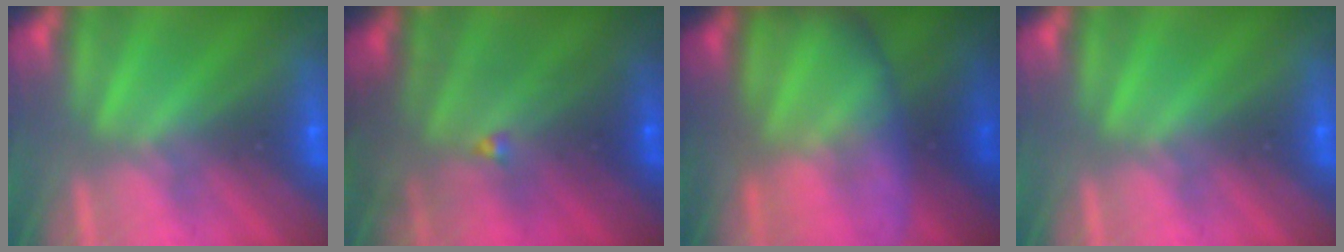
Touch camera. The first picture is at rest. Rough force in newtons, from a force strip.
{"total": 7.1}
{"total": 5.7}
{"total": 0.0}